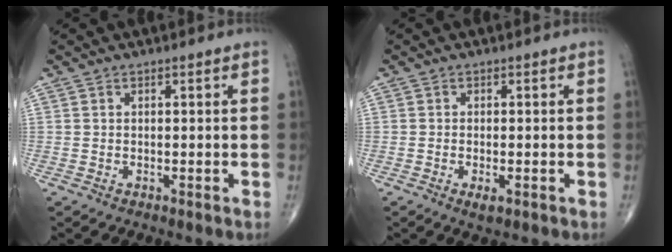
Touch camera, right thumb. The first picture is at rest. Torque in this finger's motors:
{"motor_torque": [-0.12, 0.17, 0.15, 0.21, -0.01]}